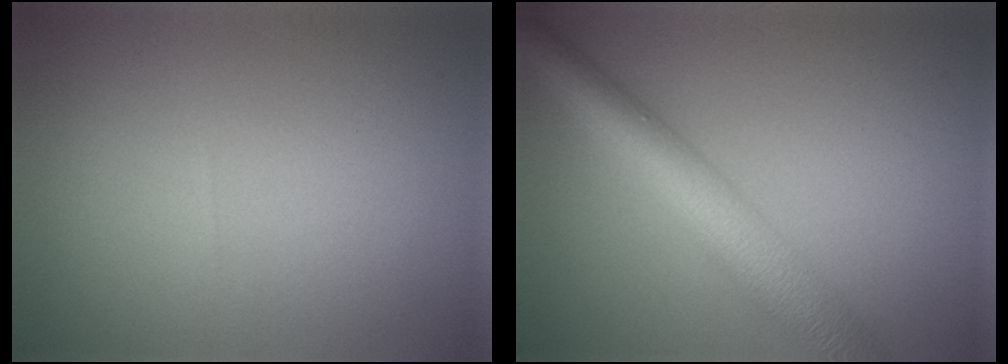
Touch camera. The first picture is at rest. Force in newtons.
{"total": 6.8, "press": 6.8, "slide": 0.1}